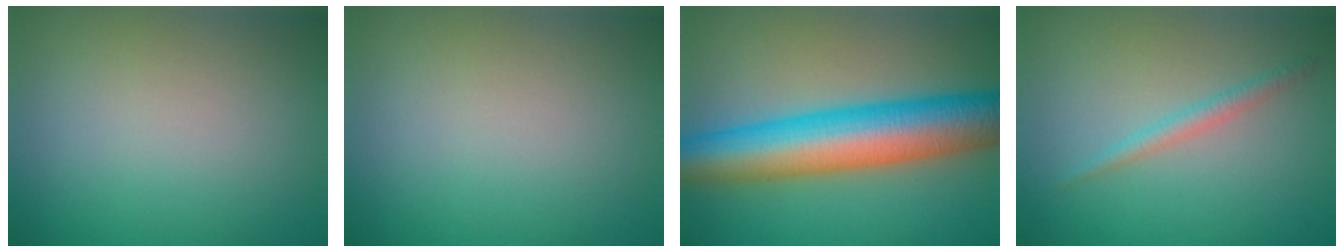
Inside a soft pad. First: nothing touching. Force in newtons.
{"total": 0.0}
{"total": 10.6, "press": 10.6, "slide": 0.1}
{"total": 1.5, "press": 1.4, "slide": 0.1}